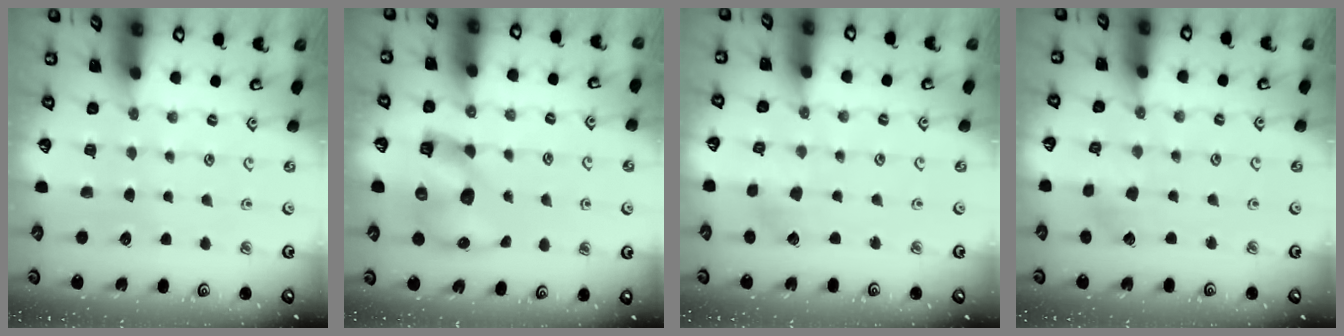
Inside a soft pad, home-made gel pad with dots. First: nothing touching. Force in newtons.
{"total": 10.8, "press": 10.7, "slide": 1.5}
{"total": 2.1, "press": 2.1, "slide": 0.1}
{"total": 2.1, "press": 2.1, "slide": 0.1}